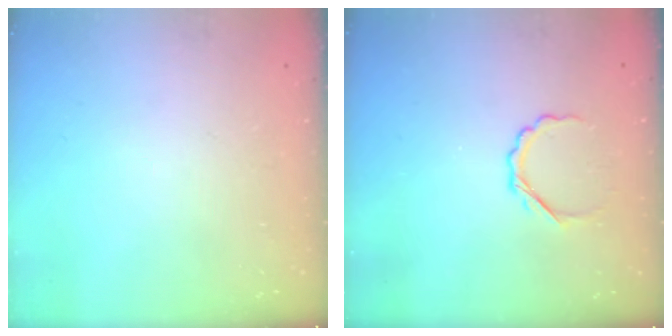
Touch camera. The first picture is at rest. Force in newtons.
{"total": 4.1, "press": 3.9, "slide": 1.1}